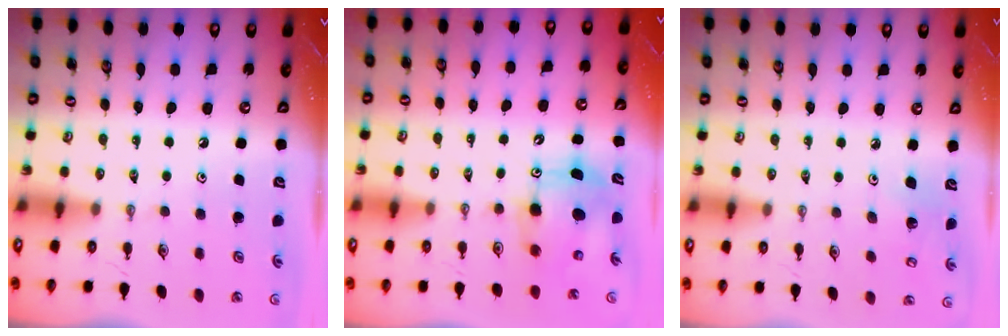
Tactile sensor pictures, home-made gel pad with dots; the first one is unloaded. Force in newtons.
{"total": 7.8, "press": 7.5, "slide": 2.0}
{"total": 4.6, "press": 4.2, "slide": 1.7}